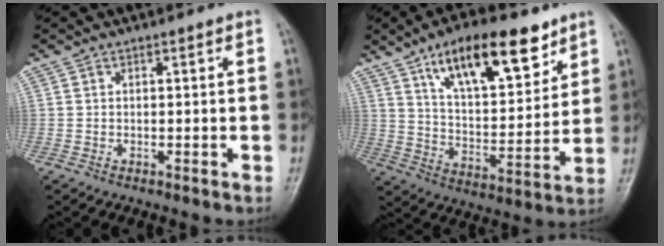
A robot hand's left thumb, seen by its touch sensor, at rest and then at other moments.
{"total": 18.6, "force": [11.1, 7.4, 13.0], "torque": [-0.168, -0.049, 0.189]}